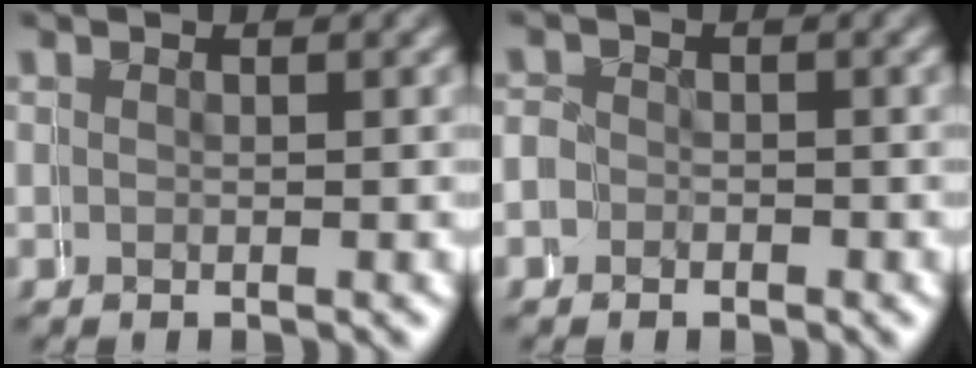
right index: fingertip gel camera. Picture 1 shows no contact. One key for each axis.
{"total": 2.0, "fx": -0.8, "fy": 0.9, "fz": -1.7, "tx": 0.024, "ty": -0.002, "tz": -0.020}